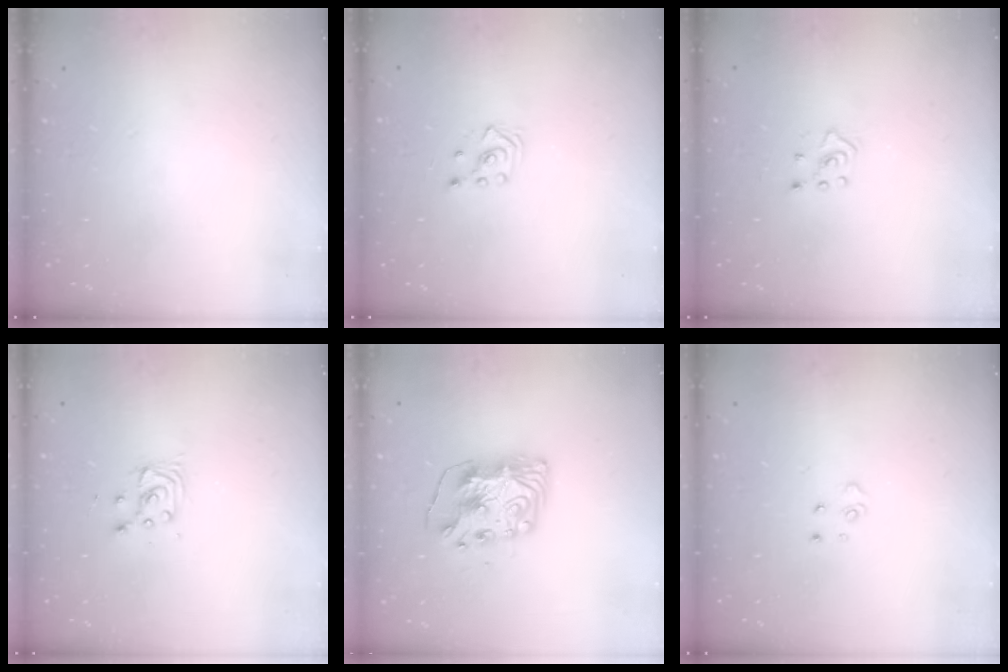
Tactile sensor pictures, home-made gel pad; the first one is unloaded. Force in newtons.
{"total": 2.5, "press": 2.3, "slide": 1.0}
{"total": 2.4, "press": 2.4, "slide": 0.5}
{"total": 4.0, "press": 4.0, "slide": 0.4}
{"total": 9.2, "press": 9.1, "slide": 1.1}
{"total": 2.6, "press": 2.6, "slide": 0.3}